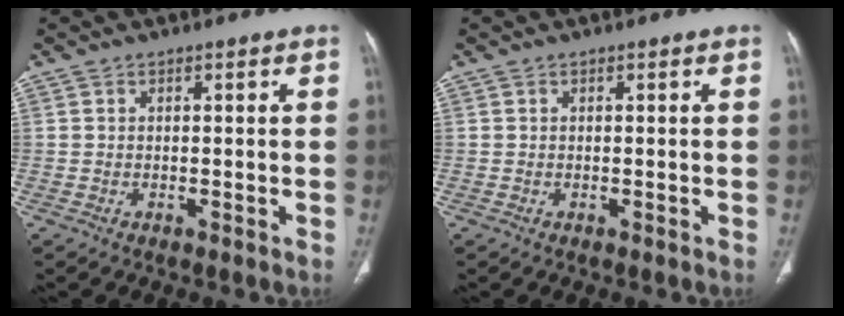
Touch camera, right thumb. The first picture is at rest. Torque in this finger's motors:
{"motor_torque": [-0.26, 0.22, 0.13, -0.09, 0.00]}